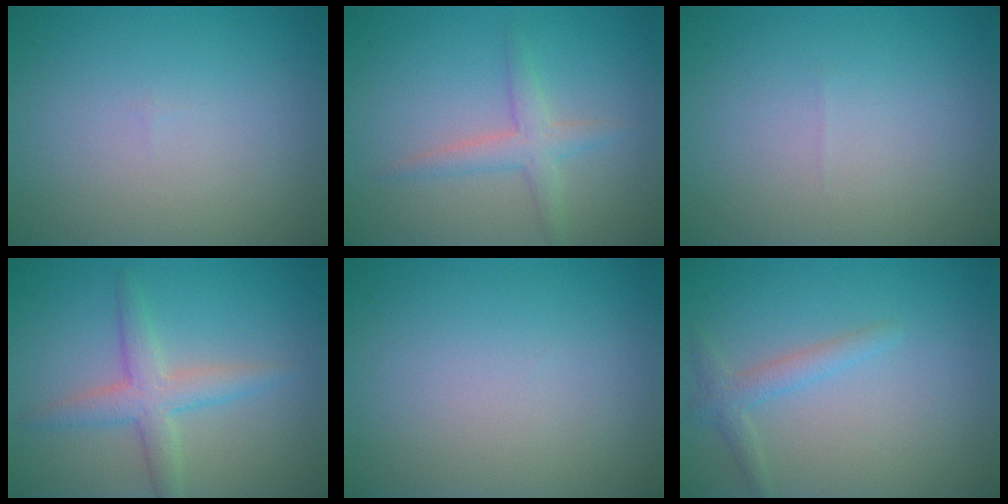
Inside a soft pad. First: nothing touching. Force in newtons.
{"total": 2.3, "press": 2.3, "slide": 0.2}
{"total": 0.0}
{"total": 3.3, "press": 3.3, "slide": 0.0}
{"total": 0.0}
{"total": 1.8, "press": 1.8, "slide": 0.1}